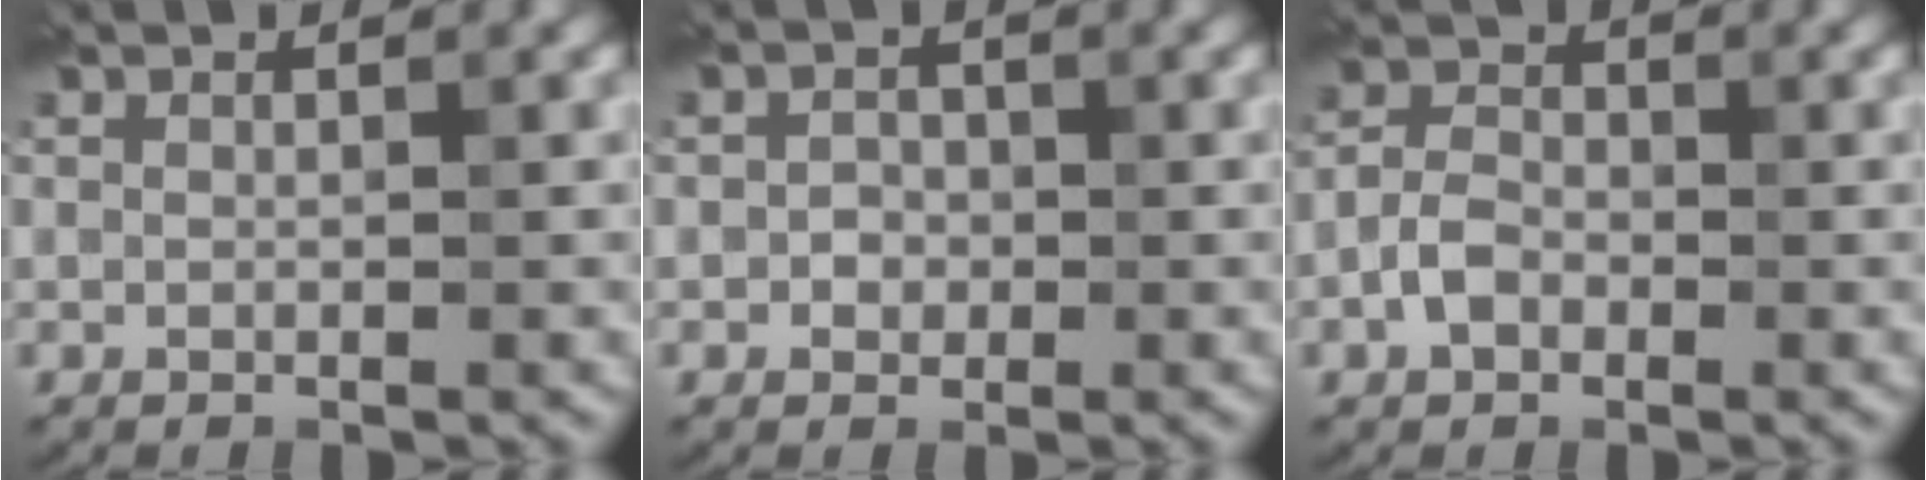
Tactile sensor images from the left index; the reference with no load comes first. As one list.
[{"total": 1.6, "force": [-0.3, 1.5, 0.6], "torque": [-0.008, -0.002, -0.010]}, {"total": 2.6, "force": [-1.4, 1.8, 1.3], "torque": [-0.025, 0.004, -0.037]}]